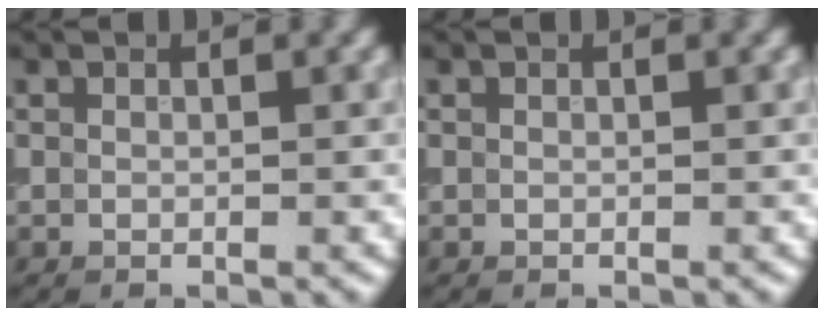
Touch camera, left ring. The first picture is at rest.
{"total": 0.0}